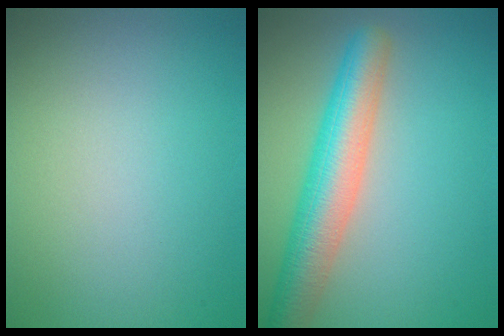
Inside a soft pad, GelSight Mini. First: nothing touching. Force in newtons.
{"total": 6.6, "press": 6.6, "slide": 0.2}